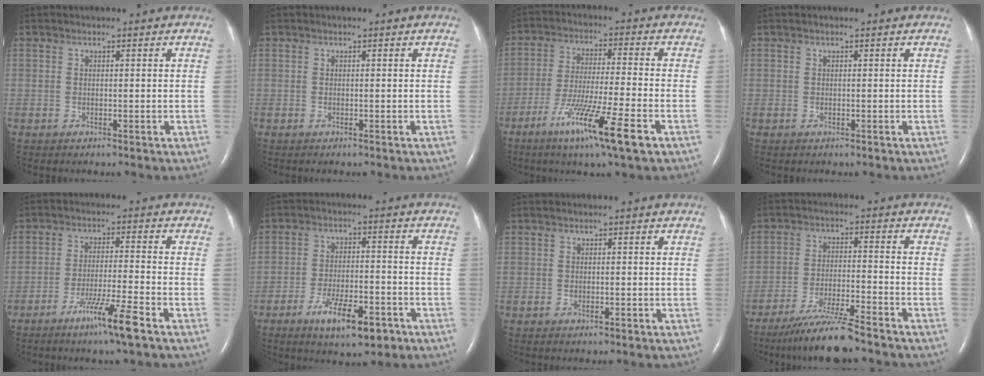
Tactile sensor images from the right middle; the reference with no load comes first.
{"total": 0.0}
{"total": 12.4, "force": [-6.6, -0.4, 10.5], "torque": [-0.197, -0.034, -0.116]}
{"total": 0.0}
{"total": 7.4, "force": [-4.7, -0.9, 5.6], "torque": [-0.103, -0.017, -0.087]}
{"total": 9.0, "force": [-5.2, 2.7, 6.9], "torque": [-0.123, -0.008, -0.080]}
{"total": 0.7, "force": [-0.4, 0.2, 0.5], "torque": [-0.011, -0.001, -0.004]}
{"total": 9.1, "force": [-7.7, -0.3, 5.0], "torque": [-0.091, -0.029, -0.138]}